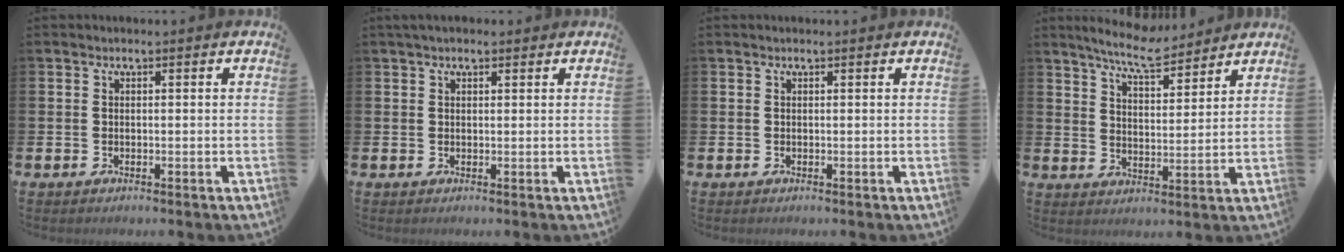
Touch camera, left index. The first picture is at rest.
{"total": 1.8, "force": [1.4, 0.7, 0.8], "torque": [-0.015, 0.008, 0.025]}
{"total": 0.0}
{"total": 7.6, "force": [7.1, 1.0, 2.5], "torque": [-0.066, -0.031, 0.127]}